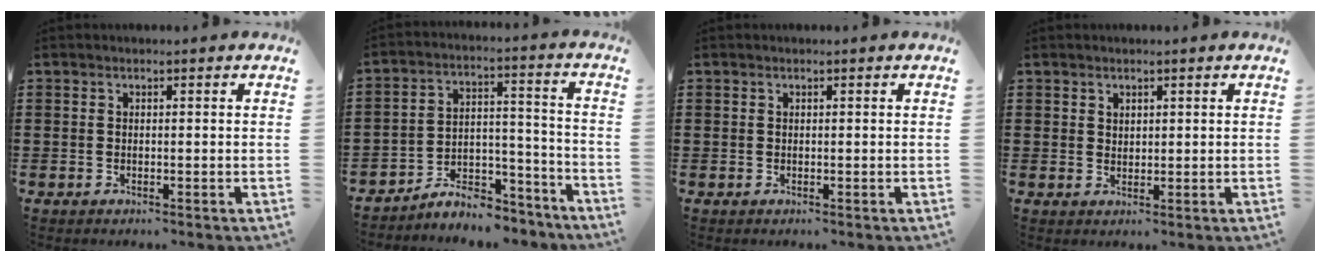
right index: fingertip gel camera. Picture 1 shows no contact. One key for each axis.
{"total": 6.9, "fx": -6.3, "fy": 2.1, "fz": 1.6, "tx": -0.027, "ty": 0.020, "tz": -0.122}
{"total": 0.0}
{"total": 1.5, "fx": 1.2, "fy": 0.9, "fz": 0.2, "tx": -0.006, "ty": 0.003, "tz": 0.023}